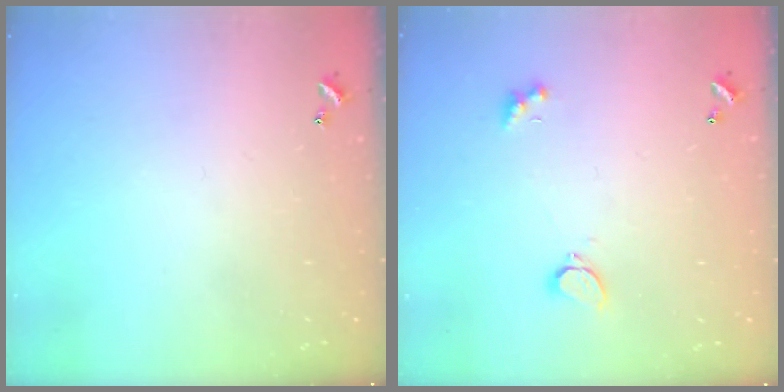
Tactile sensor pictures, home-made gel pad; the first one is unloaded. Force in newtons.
{"total": 2.1, "press": 2.0, "slide": 0.6}